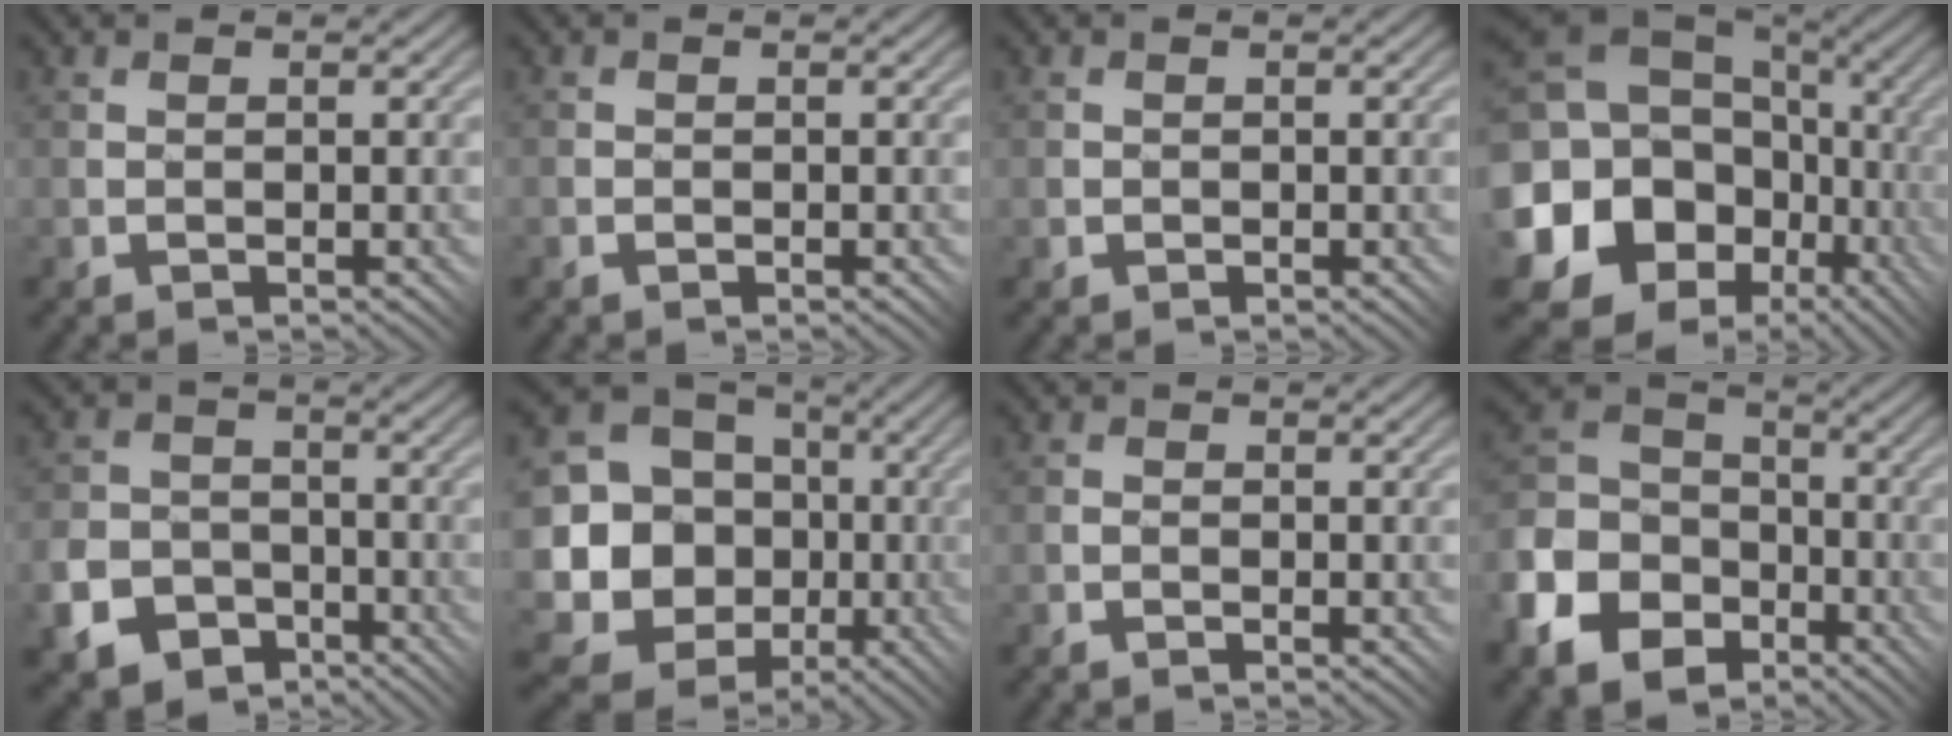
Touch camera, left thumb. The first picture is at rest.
{"total": 1.0, "force": [-0.6, 0.7, 0.4], "torque": [-0.006, 0.000, -0.012]}
{"total": 0.6, "force": [0.0, 0.6, -0.1], "torque": [0.012, 0.004, 0.001]}
{"total": 20.9, "force": [-2.6, 18.3, 9.8], "torque": [-0.256, -0.018, -0.048]}
{"total": 7.6, "force": [-4.1, 5.6, 3.1], "torque": [-0.083, -0.019, -0.081]}
{"total": 19.8, "force": [-2.7, 18.2, 7.4], "torque": [-0.208, -0.012, -0.051]}
{"total": 1.4, "force": [-0.9, 0.8, 0.7], "torque": [-0.006, 0.004, -0.020]}
{"total": 14.0, "force": [-6.5, 10.4, 6.7], "torque": [-0.217, -0.034, -0.122]}